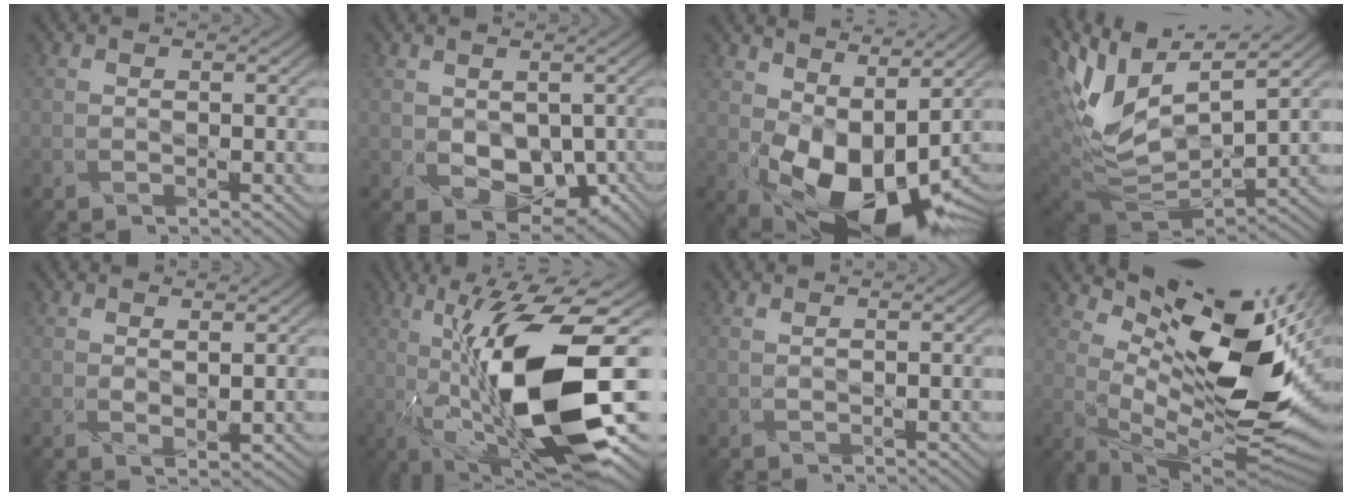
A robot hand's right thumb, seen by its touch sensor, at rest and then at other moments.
{"total": 6.4, "force": [-1.2, 4.4, 4.5], "torque": [-0.083, -0.025, -0.005]}
{"total": 12.3, "force": [1.1, 7.1, 10.0], "torque": [-0.166, -0.011, 0.031]}
{"total": 12.9, "force": [3.5, 6.7, 10.5], "torque": [-0.242, -0.008, 0.073]}
{"total": 1.7, "force": [1.4, 0.4, 0.9], "torque": [-0.021, -0.006, 0.030]}
{"total": 17.0, "force": [-0.9, 5.5, 16.1], "torque": [-0.281, 0.011, -0.014]}
{"total": 0.9, "force": [0.8, 0.3, 0.3], "torque": [-0.005, 0.001, 0.014]}
{"total": 16.3, "force": [5.8, 6.2, 13.9], "torque": [-0.221, -0.006, 0.113]}